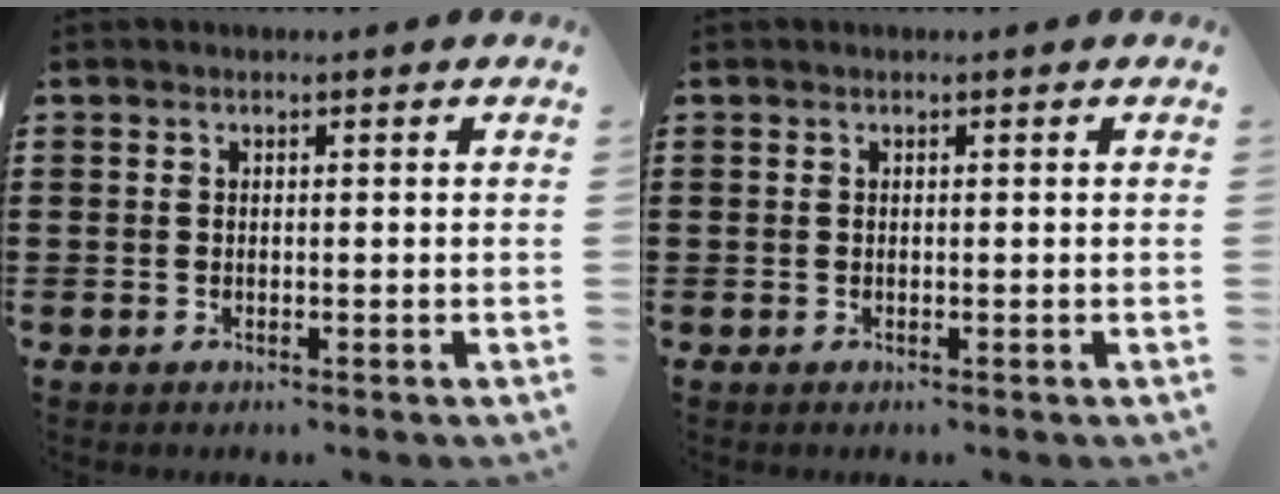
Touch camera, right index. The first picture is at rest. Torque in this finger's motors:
{"motor_torque": [0.00, 0.00, 0.00, -0.01]}